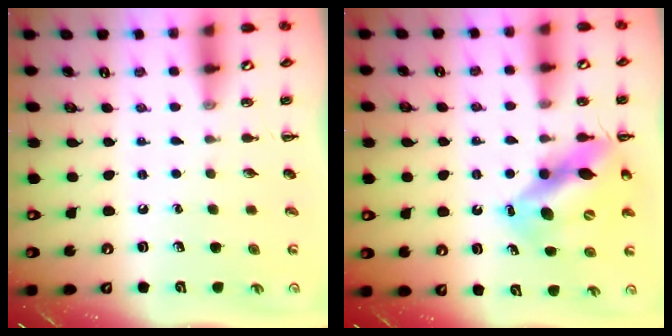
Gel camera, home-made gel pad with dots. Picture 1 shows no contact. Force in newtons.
{"total": 12.8, "press": 12.4, "slide": 3.2}